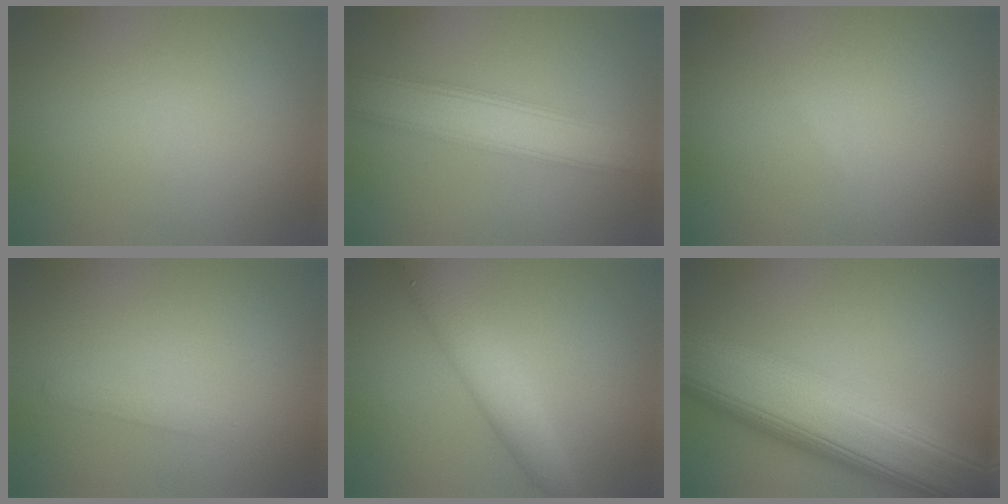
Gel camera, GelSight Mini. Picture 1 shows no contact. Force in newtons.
{"total": 6.0, "press": 6.0, "slide": 0.1}
{"total": 0.0}
{"total": 0.8, "press": 0.8, "slide": 0.0}
{"total": 4.1, "press": 4.1, "slide": 0.0}
{"total": 12.2, "press": 12.2, "slide": 0.3}